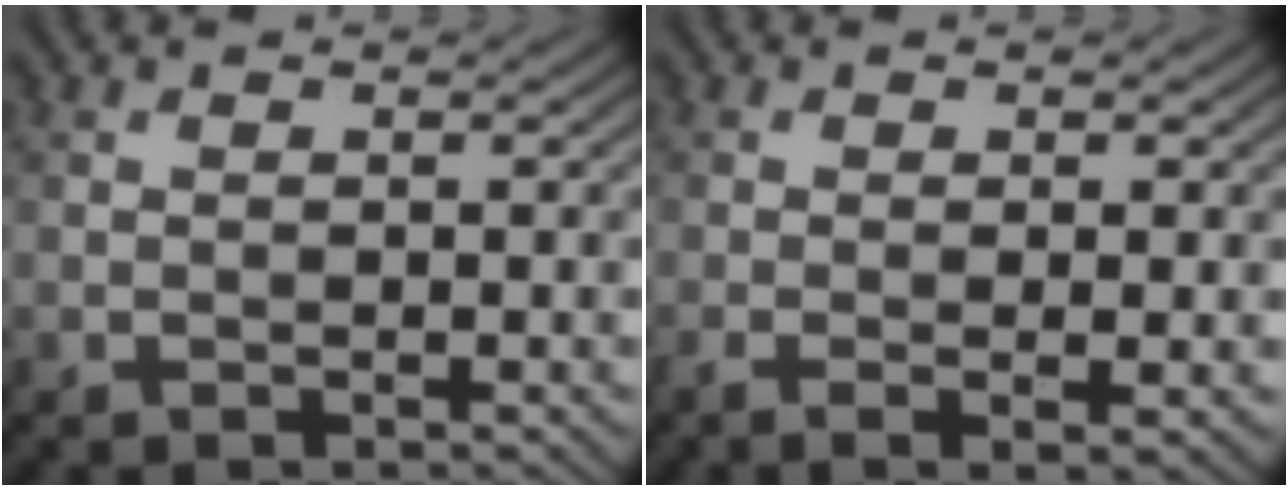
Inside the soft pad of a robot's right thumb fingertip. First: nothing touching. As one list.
[{"total": 2.8, "force": [-0.6, 0.5, 2.7], "torque": [-0.052, -0.003, -0.014]}]